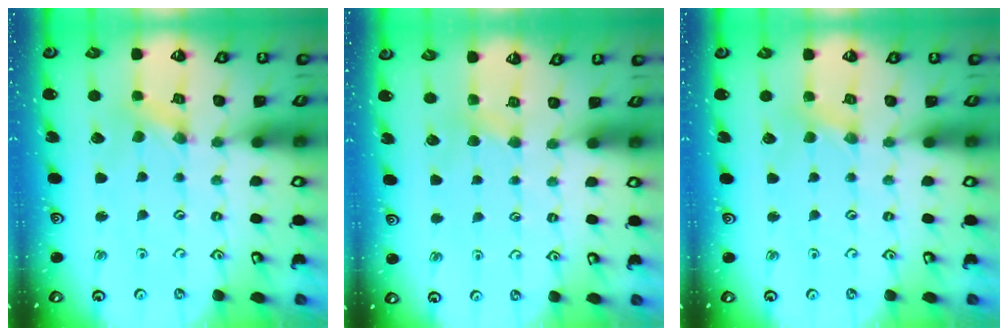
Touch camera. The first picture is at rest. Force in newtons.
{"total": 2.1, "press": 2.0, "slide": 0.4}
{"total": 2.8, "press": 2.7, "slide": 0.5}